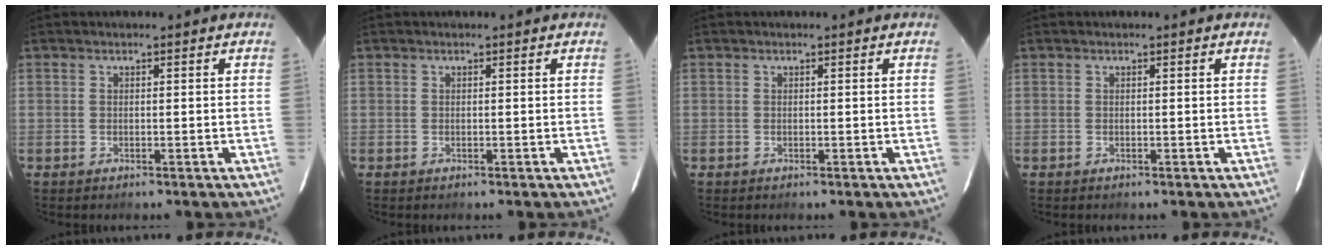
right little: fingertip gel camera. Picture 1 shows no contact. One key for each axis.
{"total": 0.0}
{"total": 0.0}
{"total": 0.0}